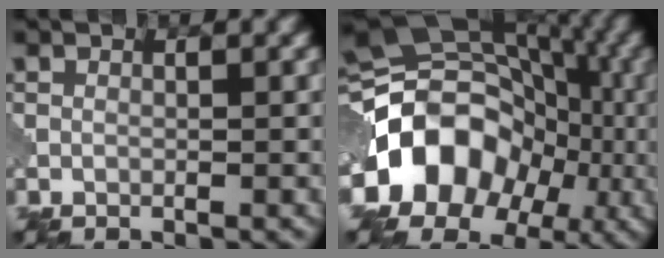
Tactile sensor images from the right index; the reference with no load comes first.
{"total": 15.8, "force": [-4.8, 12.3, 8.7], "torque": [-0.161, 0.014, -0.096]}